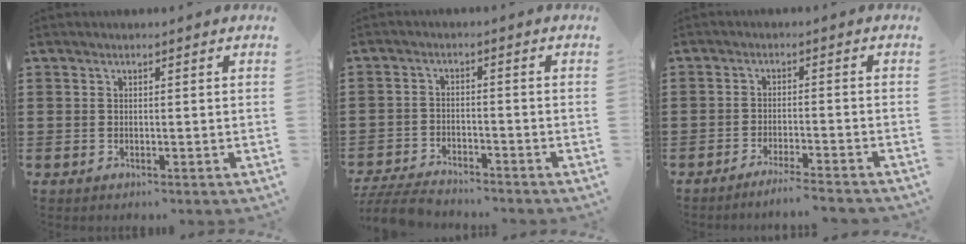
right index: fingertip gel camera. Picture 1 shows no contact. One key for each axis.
{"total": 4.8, "fx": -4.6, "fy": 0.6, "fz": 1.0, "tx": -0.030, "ty": -0.003, "tz": -0.095}
{"total": 3.0, "fx": -2.9, "fy": -0.5, "fz": 0.9, "tx": -0.016, "ty": -0.003, "tz": -0.057}